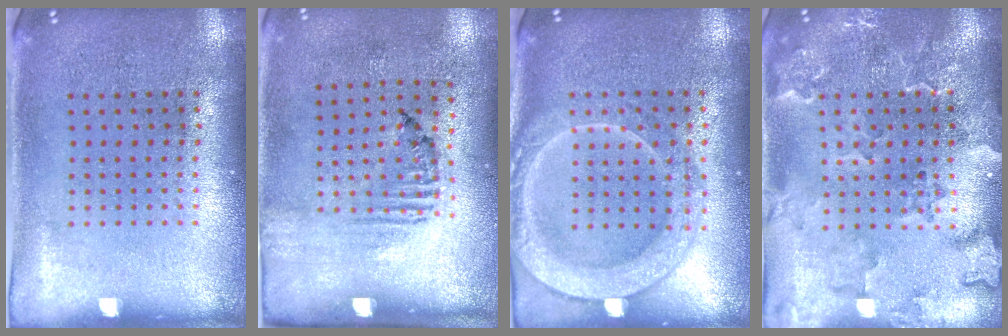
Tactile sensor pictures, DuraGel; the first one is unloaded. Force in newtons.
{"total": 1.6, "press": 1.0, "slide": 1.3}
{"total": 2.0, "press": 2.0, "slide": 0.2}
{"total": 2.3, "press": 2.1, "slide": 0.8}